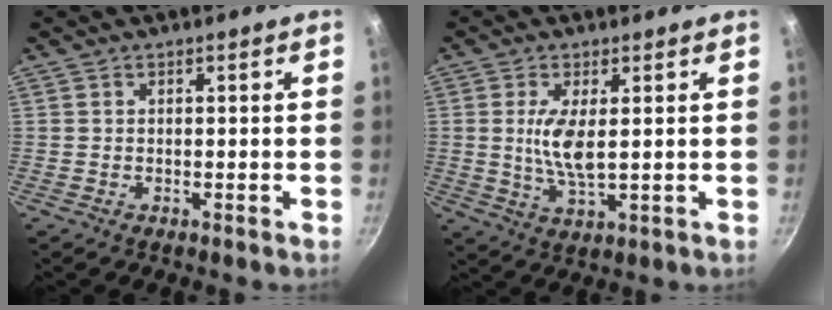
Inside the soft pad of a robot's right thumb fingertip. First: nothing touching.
{"total": 6.9, "force": [1.0, 2.4, 6.4], "torque": [-0.130, -0.010, 0.023]}